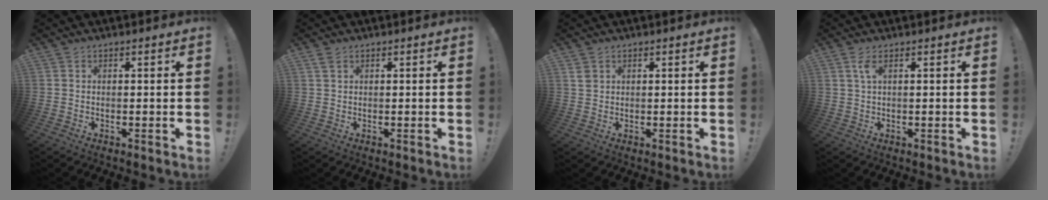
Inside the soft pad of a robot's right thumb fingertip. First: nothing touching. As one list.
[{"total": 1.6, "force": [1.1, 0.7, 1.0], "torque": [-0.012, -0.002, 0.019]}, {"total": 2.3, "force": [1.3, 1.6, 1.0], "torque": [-0.013, -0.003, 0.025]}, {"total": 2.9, "force": [1.1, 0.8, 2.6], "torque": [-0.047, -0.001, 0.017]}]